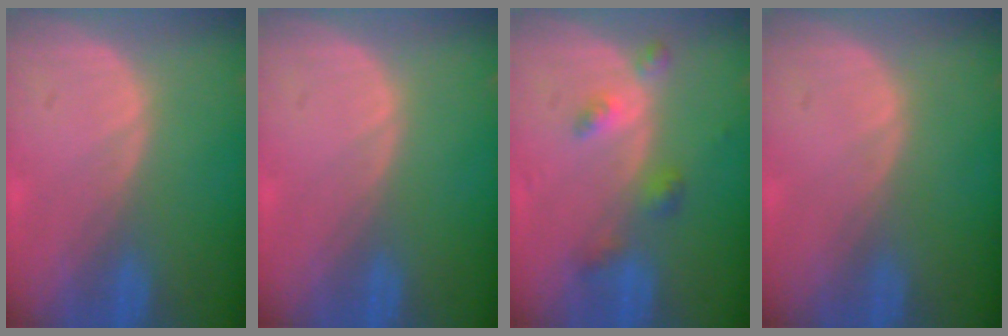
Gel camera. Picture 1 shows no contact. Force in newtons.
{"total": 0.0}
{"total": 4.2, "press": 3.9, "slide": 1.6}
{"total": 0.0}